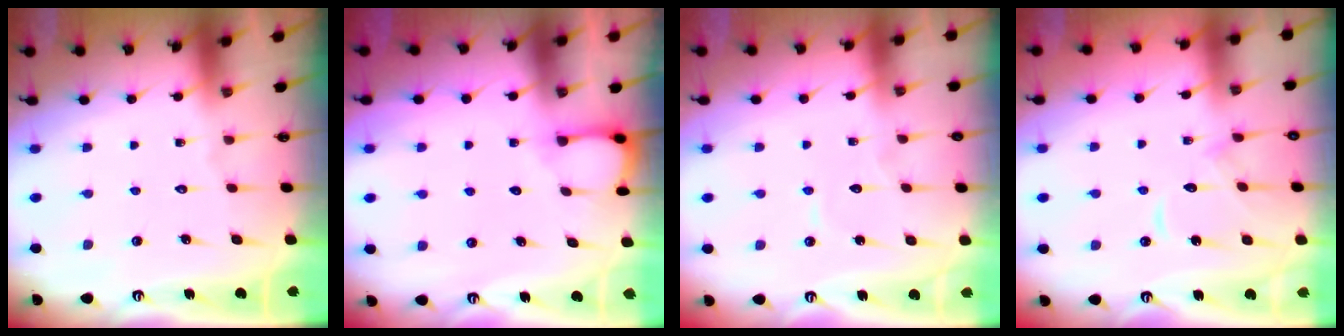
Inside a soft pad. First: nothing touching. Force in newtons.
{"total": 3.6, "press": 3.6, "slide": 0.4}
{"total": 3.6, "press": 3.6, "slide": 0.3}
{"total": 9.4, "press": 9.4, "slide": 0.3}